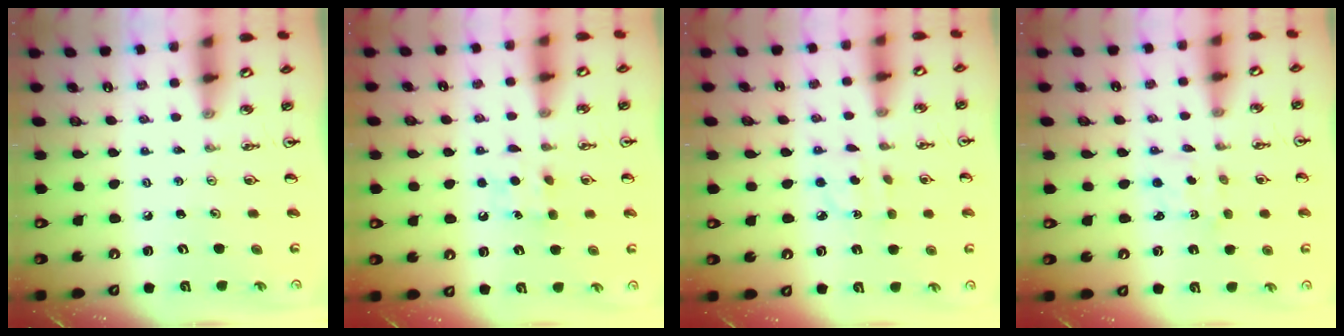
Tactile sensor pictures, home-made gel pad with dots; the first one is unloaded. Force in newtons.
{"total": 6.4, "press": 6.3, "slide": 0.6}
{"total": 3.7, "press": 3.7, "slide": 0.6}
{"total": 1.7, "press": 1.5, "slide": 0.8}